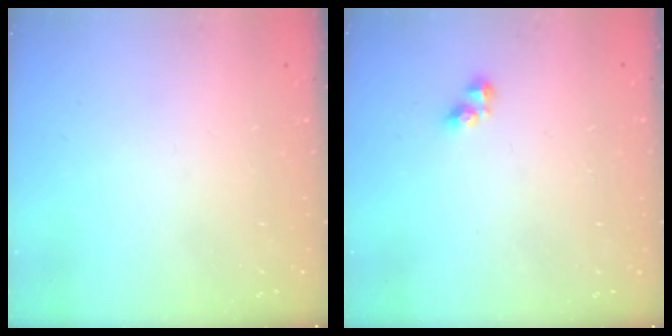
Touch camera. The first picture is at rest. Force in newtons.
{"total": 4.1, "press": 4.0, "slide": 0.6}